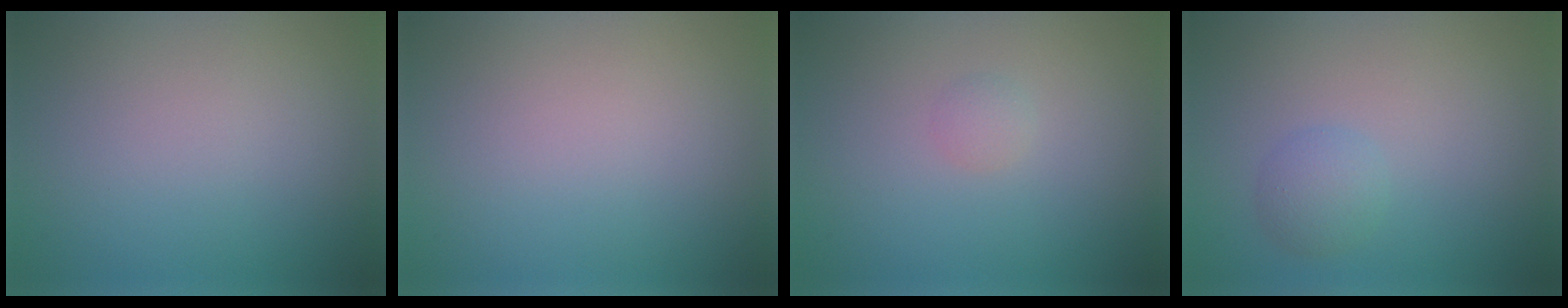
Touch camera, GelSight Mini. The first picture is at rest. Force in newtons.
{"total": 0.0}
{"total": 0.9, "press": 0.9, "slide": 0.0}
{"total": 2.0, "press": 2.0, "slide": 0.1}